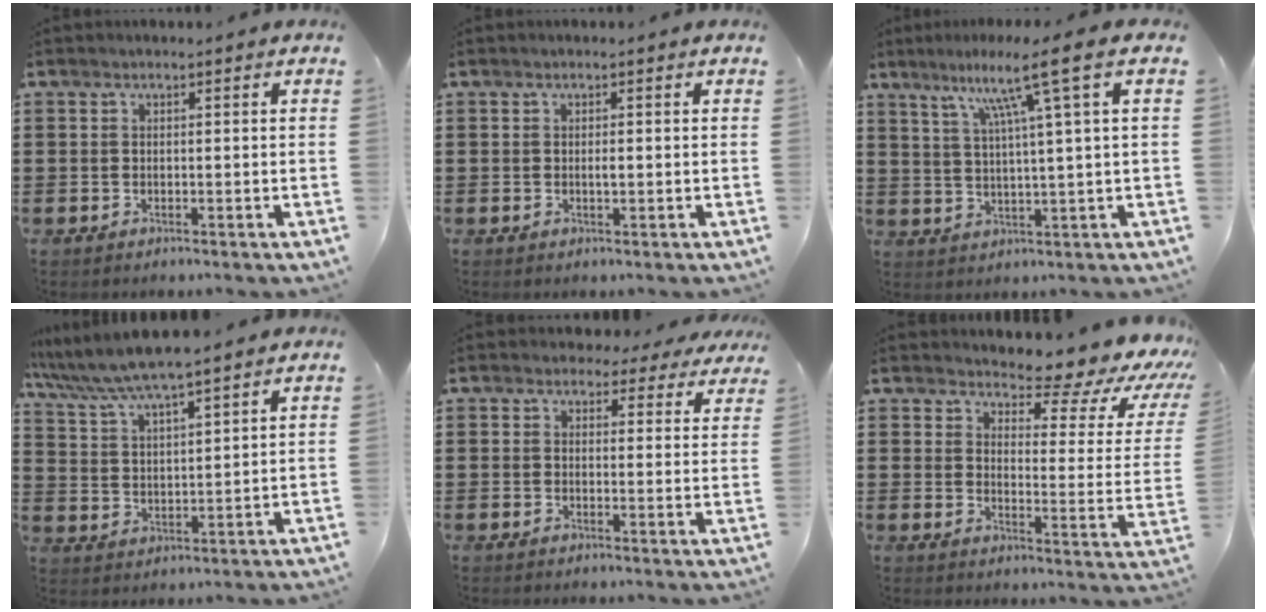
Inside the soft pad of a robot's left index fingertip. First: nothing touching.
{"total": 1.0, "force": [0.0, 0.3, 0.9], "torque": [-0.019, -0.001, 0.000]}
{"total": 9.1, "force": [4.6, -0.9, 7.8], "torque": [-0.153, -0.007, 0.069]}
{"total": 6.0, "force": [5.3, 0.2, 2.8], "torque": [-0.075, -0.025, 0.091]}
{"total": 3.4, "force": [3.0, 1.3, 0.7], "torque": [-0.018, -0.005, 0.054]}
{"total": 7.2, "force": [6.1, 1.9, 3.3], "torque": [-0.055, -0.053, 0.098]}